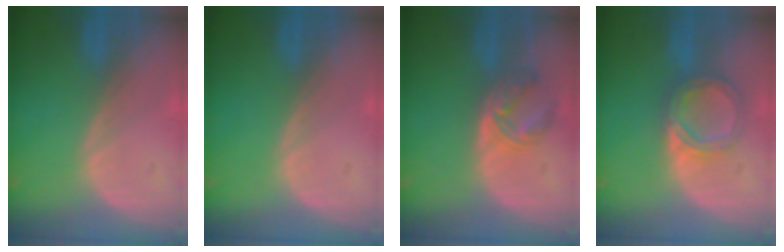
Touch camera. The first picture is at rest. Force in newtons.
{"total": 0.0}
{"total": 5.5, "press": 4.9, "slide": 2.6}
{"total": 5.6, "press": 5.3, "slide": 1.9}